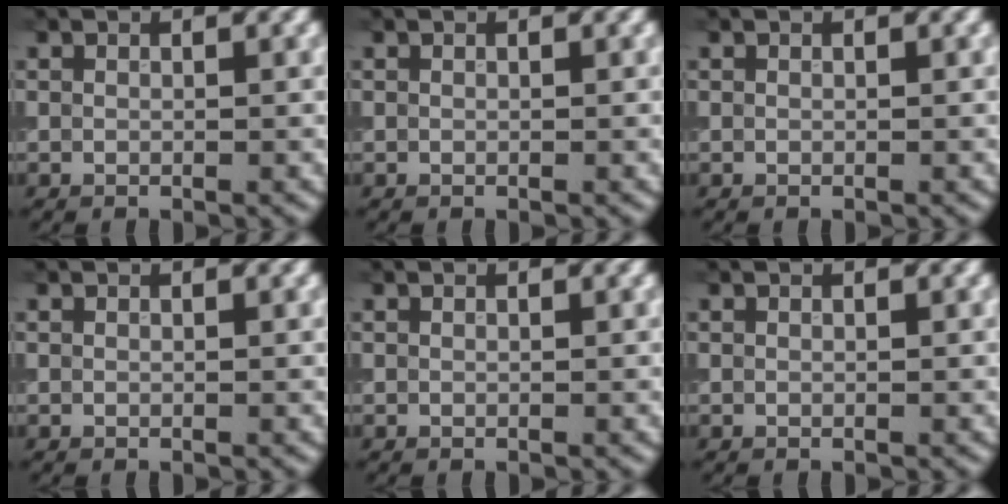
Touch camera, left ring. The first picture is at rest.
{"total": 0.0}
{"total": 0.0}
{"total": 0.0}
{"total": 0.0}
{"total": 0.0}